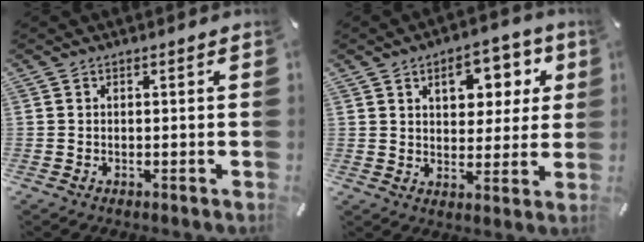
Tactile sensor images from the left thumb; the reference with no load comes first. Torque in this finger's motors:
{"motor_torque": [0.42, 0.26, 0.11, -0.10, 0.20]}